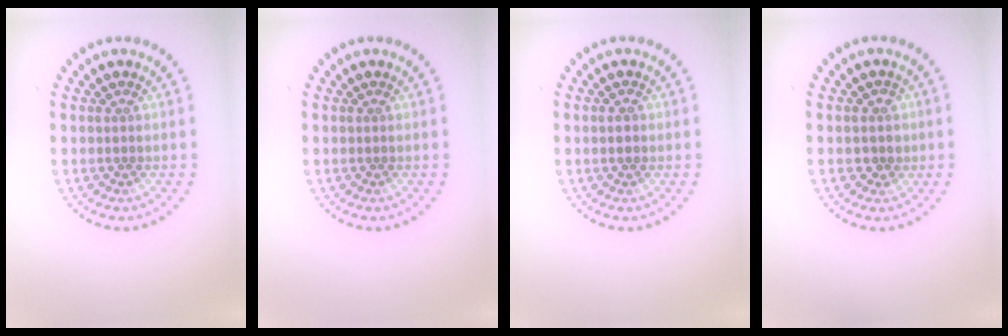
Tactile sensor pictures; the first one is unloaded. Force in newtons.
{"total": 0.0}
{"total": 1.5, "press": 1.5, "slide": 0.1}
{"total": 1.2, "press": 1.0, "slide": 0.7}